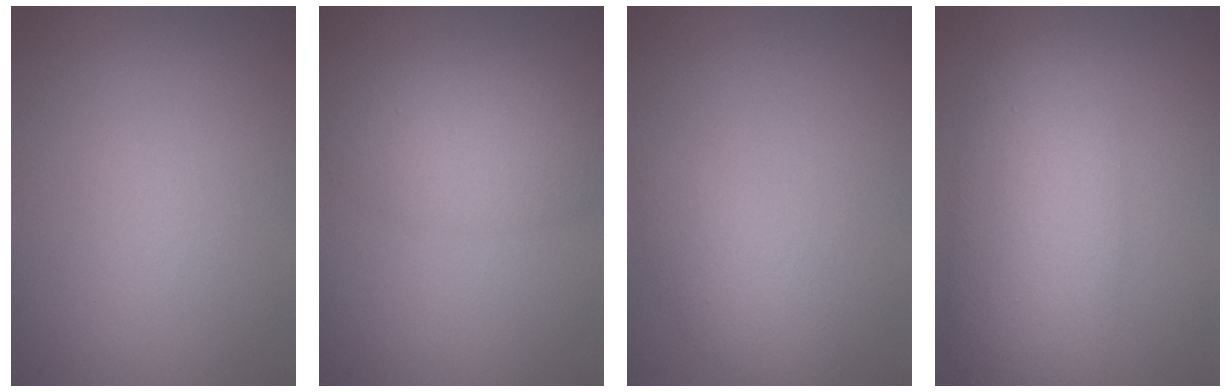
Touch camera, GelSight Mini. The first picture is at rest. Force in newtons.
{"total": 2.4, "press": 2.4, "slide": 0.2}
{"total": 2.3, "press": 2.3, "slide": 0.1}
{"total": 8.6, "press": 8.6, "slide": 0.4}